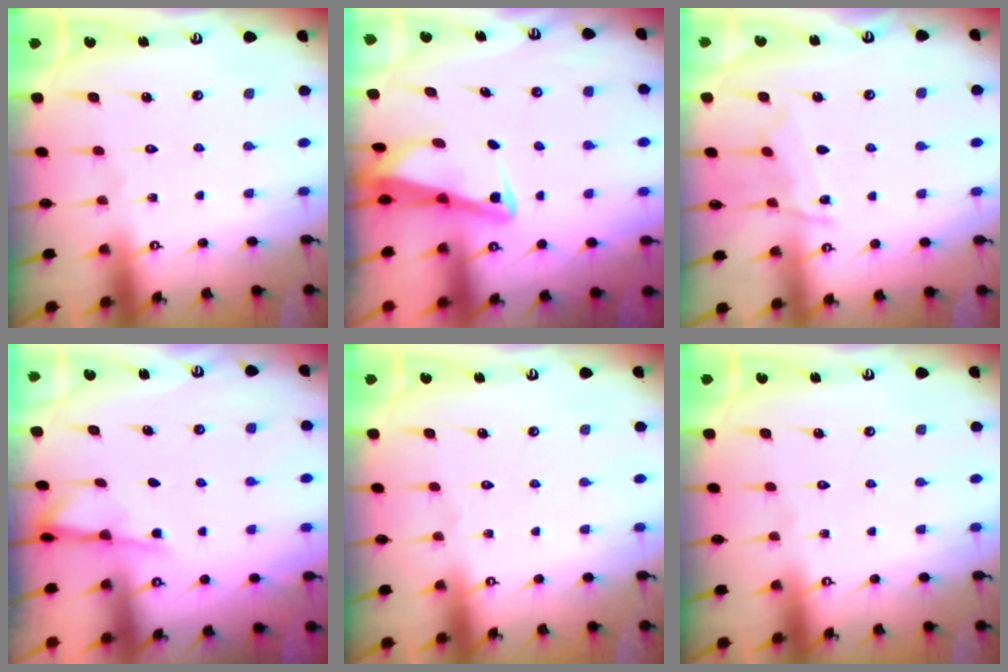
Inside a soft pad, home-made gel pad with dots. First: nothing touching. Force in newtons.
{"total": 3.0, "press": 3.0, "slide": 0.3}
{"total": 7.4, "press": 7.4, "slide": 0.7}
{"total": 1.9, "press": 1.8, "slide": 0.4}
{"total": 0.0}
{"total": 0.0}